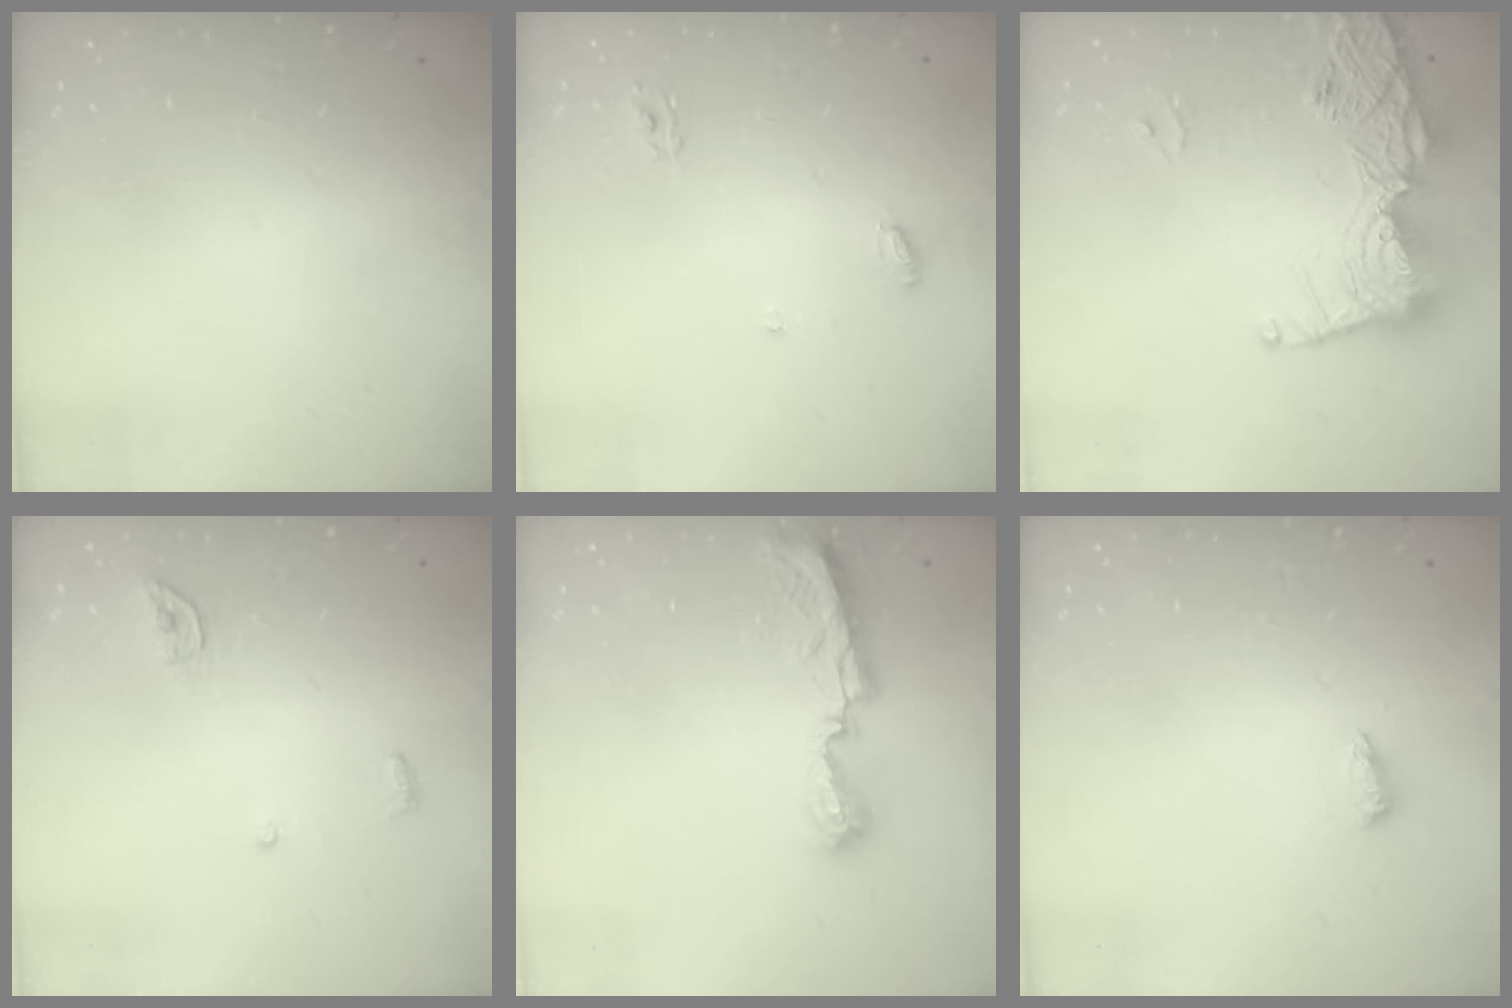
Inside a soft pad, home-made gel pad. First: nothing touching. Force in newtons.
{"total": 4.9, "press": 4.9, "slide": 0.3}
{"total": 17.4, "press": 17.3, "slide": 1.4}
{"total": 3.9, "press": 3.8, "slide": 0.3}
{"total": 8.3, "press": 8.2, "slide": 0.4}
{"total": 5.6, "press": 5.5, "slide": 1.0}